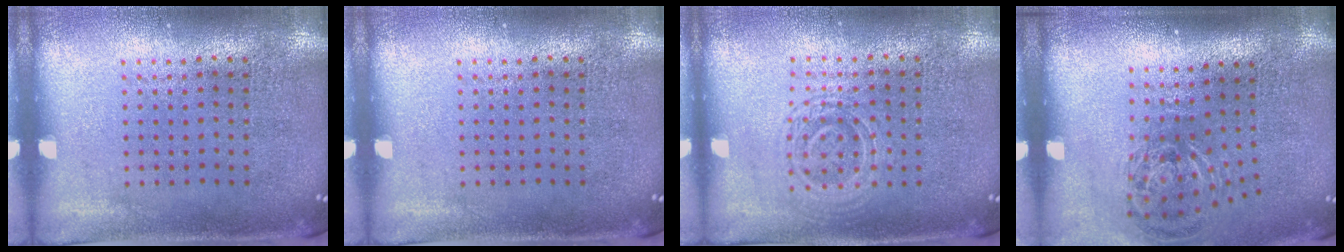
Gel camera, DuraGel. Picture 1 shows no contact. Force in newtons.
{"total": 0.0}
{"total": 1.1, "press": 1.0, "slide": 0.3}
{"total": 1.3, "press": 1.0, "slide": 0.9}